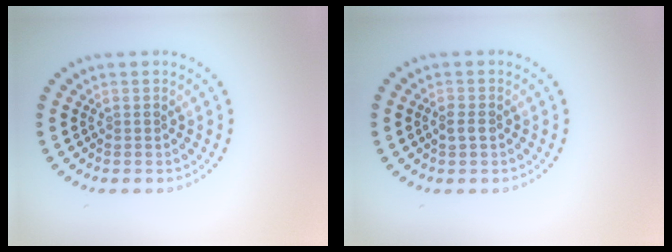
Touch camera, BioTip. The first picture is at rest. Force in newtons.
{"total": 1.2, "press": 1.2, "slide": 0.1}